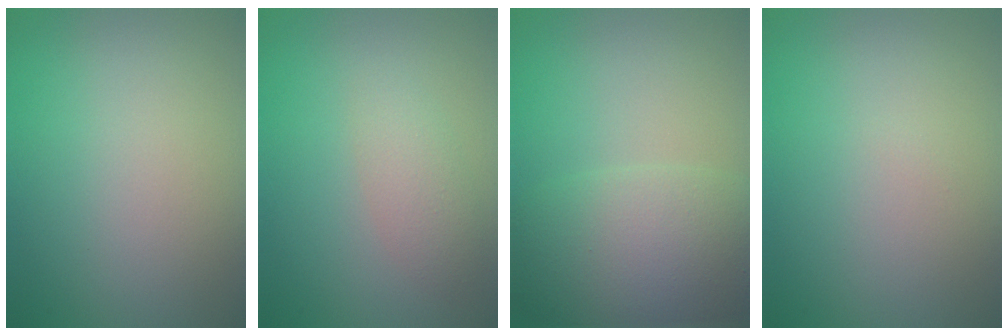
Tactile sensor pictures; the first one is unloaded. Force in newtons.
{"total": 2.1, "press": 2.1, "slide": 0.0}
{"total": 8.3, "press": 8.3, "slide": 0.4}
{"total": 0.0}